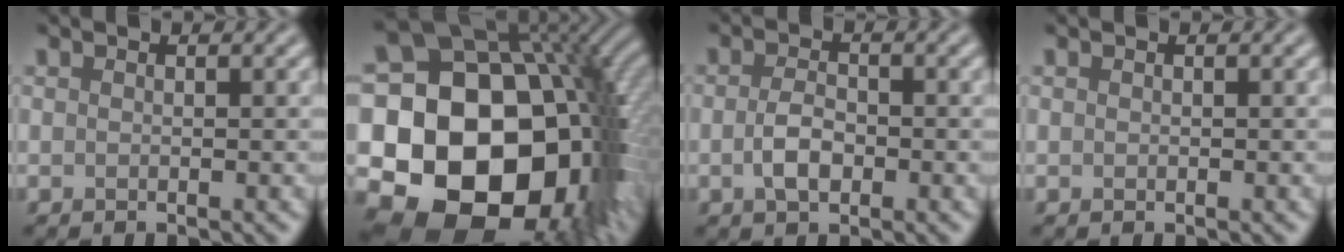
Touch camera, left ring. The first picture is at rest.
{"total": 22.8, "force": [-3.5, 16.6, 15.3], "torque": [-0.237, -0.006, -0.078]}
{"total": 2.6, "force": [-0.6, 1.5, 2.1], "torque": [-0.043, -0.001, -0.014]}
{"total": 0.0}